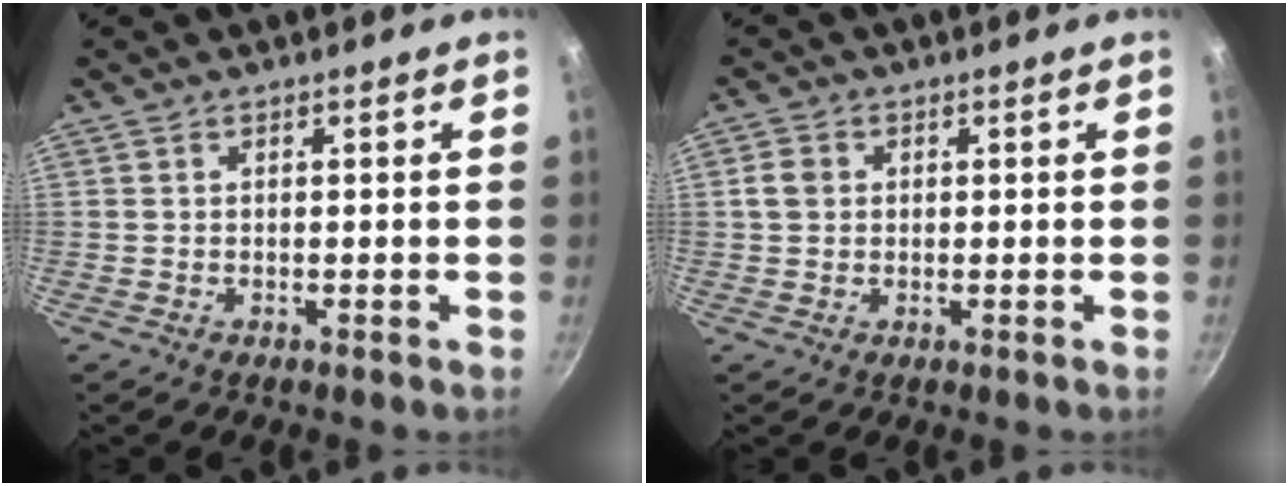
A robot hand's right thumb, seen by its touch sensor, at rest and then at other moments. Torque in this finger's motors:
{"motor_torque": [0.17, 1.23, 0.74, 0.43, -0.01]}